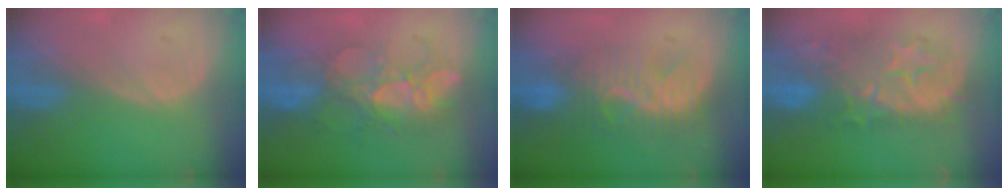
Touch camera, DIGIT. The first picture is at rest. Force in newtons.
{"total": 7.7, "press": 7.6, "slide": 1.4}
{"total": 8.2, "press": 7.9, "slide": 2.3}
{"total": 9.6, "press": 9.4, "slide": 2.2}